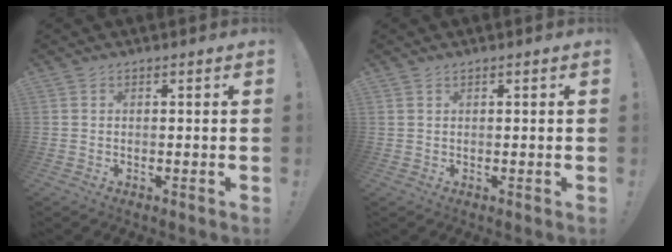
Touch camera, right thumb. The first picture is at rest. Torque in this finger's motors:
{"motor_torque": [0.04, -0.17, 0.26, -0.05, 0.00]}